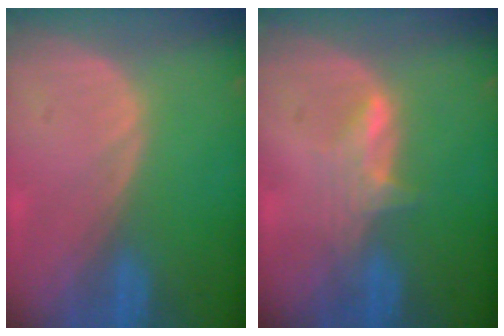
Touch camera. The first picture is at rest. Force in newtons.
{"total": 2.9, "press": 2.9, "slide": 0.4}